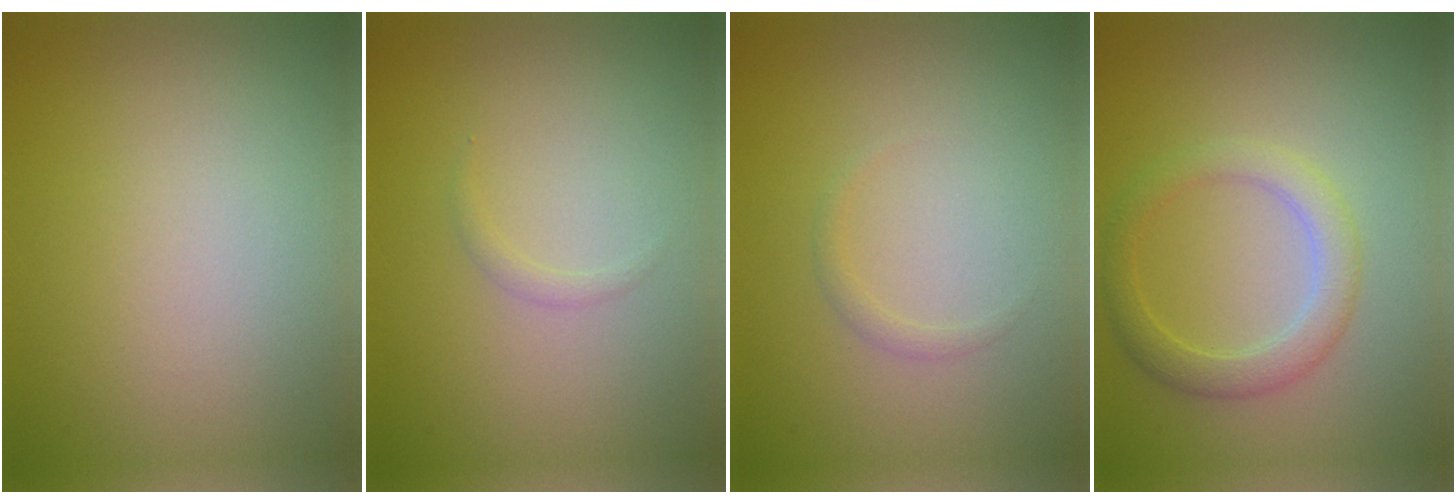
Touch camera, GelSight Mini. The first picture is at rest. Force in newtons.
{"total": 0.7, "press": 0.7, "slide": 0.1}
{"total": 0.7, "press": 0.7, "slide": 0.0}
{"total": 3.0, "press": 3.0, "slide": 0.0}